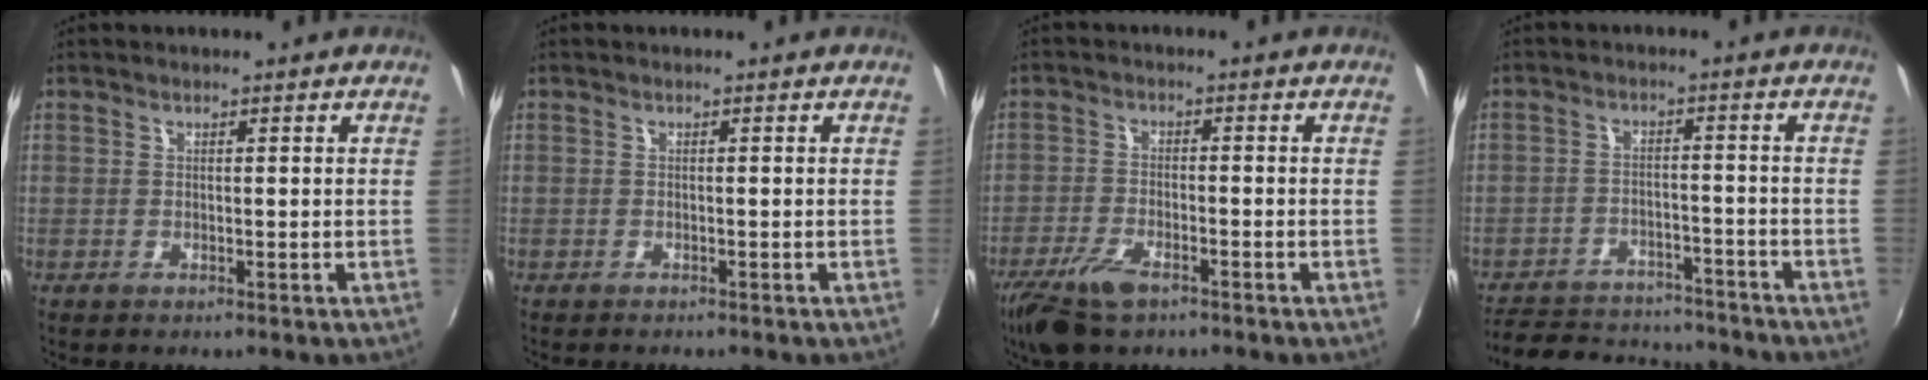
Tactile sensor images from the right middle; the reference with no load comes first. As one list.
[{"total": 0.5, "force": [-0.5, 0.2, 0.0], "torque": [-0.001, -0.002, -0.009]}, {"total": 8.5, "force": [-5.7, 3.4, 5.3], "torque": [-0.132, -0.021, -0.110]}, {"total": 16.7, "force": [-14.2, 6.7, 5.7], "torque": [-0.140, 0.014, -0.191]}]